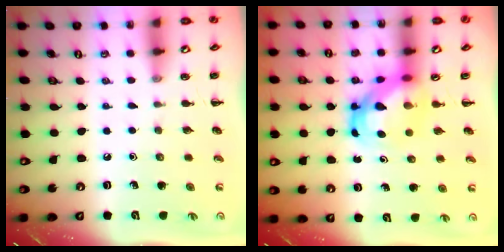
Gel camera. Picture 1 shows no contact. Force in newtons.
{"total": 6.2, "press": 6.0, "slide": 1.6}